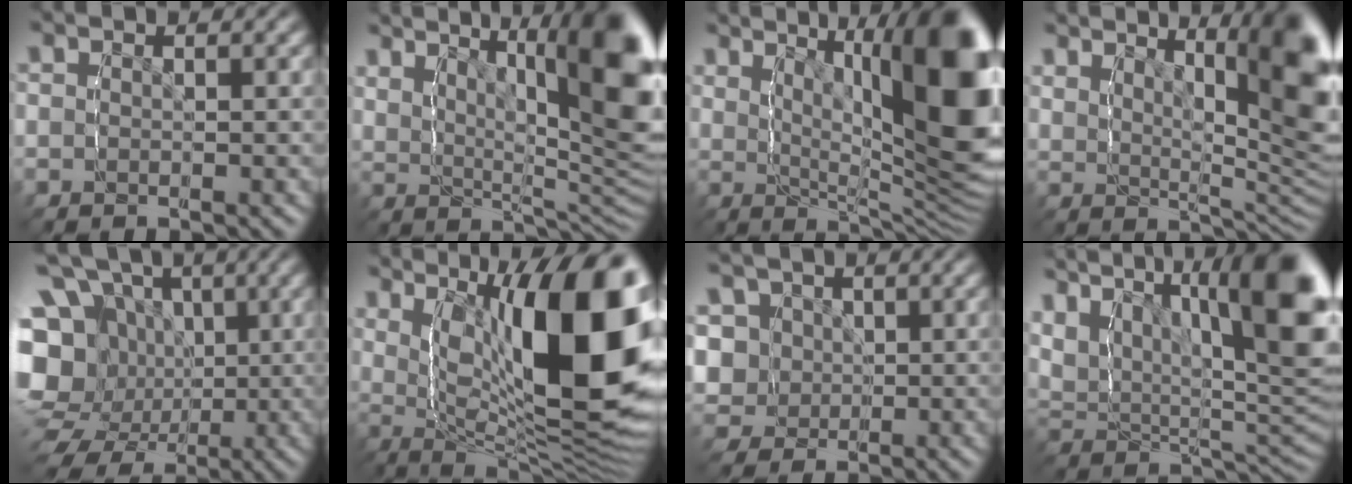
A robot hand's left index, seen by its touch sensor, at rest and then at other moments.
{"total": 13.9, "force": [4.8, 6.8, 11.1], "torque": [-0.132, 0.004, 0.066]}
{"total": 16.1, "force": [3.7, 7.1, 14.0], "torque": [-0.148, 0.004, 0.053]}
{"total": 12.1, "force": [4.5, 4.9, 10.0], "torque": [-0.106, 0.010, 0.066]}
{"total": 15.1, "force": [-2.5, 13.6, 6.0], "torque": [-0.132, -0.063, -0.035]}
{"total": 18.6, "force": [1.5, 9.6, 15.9], "torque": [-0.227, -0.012, 0.027]}
{"total": 8.6, "force": [0.6, 8.3, 2.0], "torque": [-0.079, -0.037, 0.016]}
{"total": 16.8, "force": [4.7, 11.0, 11.7], "torque": [-0.172, 0.007, 0.055]}